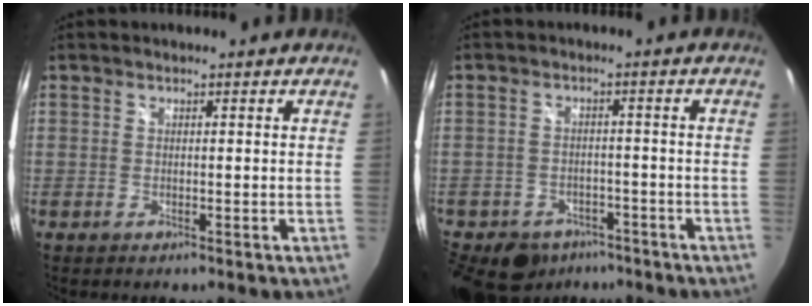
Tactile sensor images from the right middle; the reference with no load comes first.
{"total": 15.5, "force": [-9.9, 10.5, 5.7], "torque": [-0.168, 0.007, -0.130]}